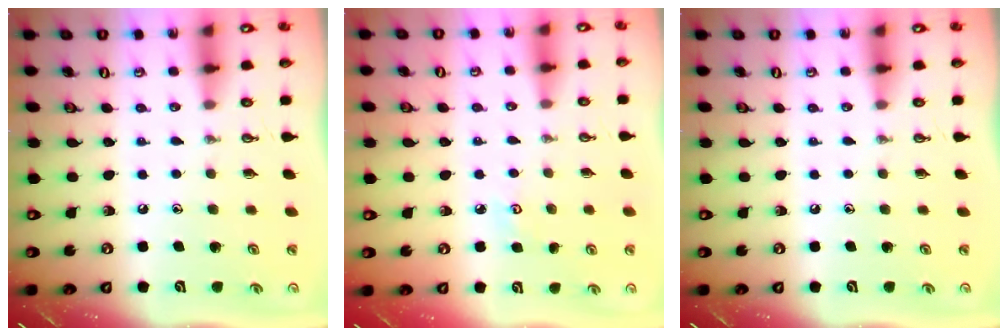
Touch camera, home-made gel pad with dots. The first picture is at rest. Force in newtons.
{"total": 3.3, "press": 3.3, "slide": 0.4}
{"total": 0.0}